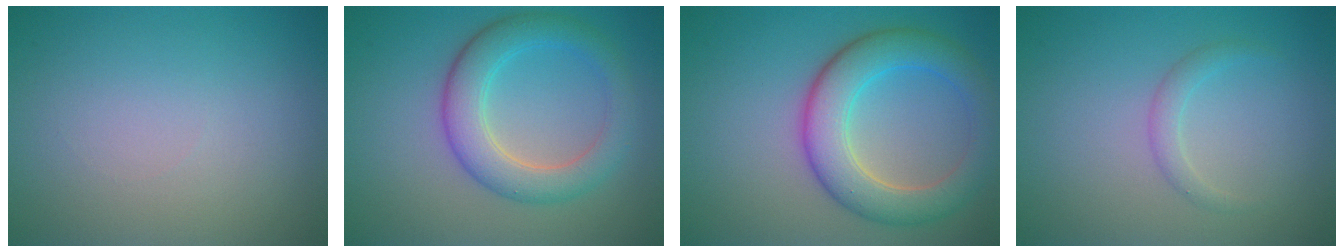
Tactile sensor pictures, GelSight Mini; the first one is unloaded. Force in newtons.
{"total": 5.0, "press": 5.0, "slide": 0.1}
{"total": 6.5, "press": 6.5, "slide": 0.3}
{"total": 0.9, "press": 0.9, "slide": 0.0}